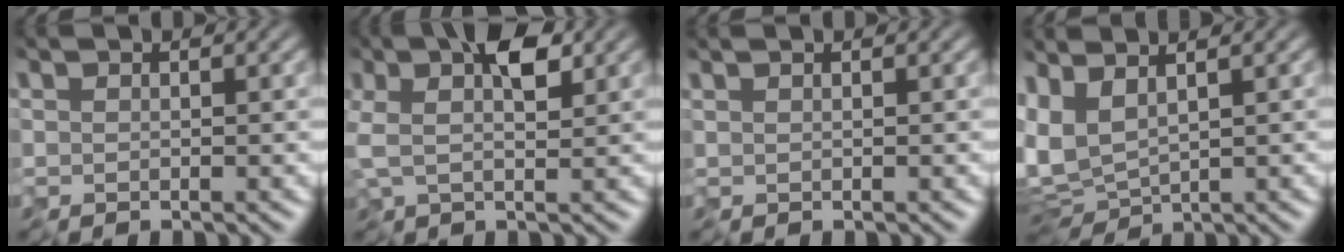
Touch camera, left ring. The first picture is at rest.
{"total": 5.4, "force": [1.3, 2.5, 4.6], "torque": [-0.088, 0.009, 0.012]}
{"total": 1.4, "force": [0.8, 0.6, 0.9], "torque": [-0.006, 0.011, -0.005]}
{"total": 4.9, "force": [1.0, 2.5, 4.1], "torque": [-0.099, 0.002, 0.017]}